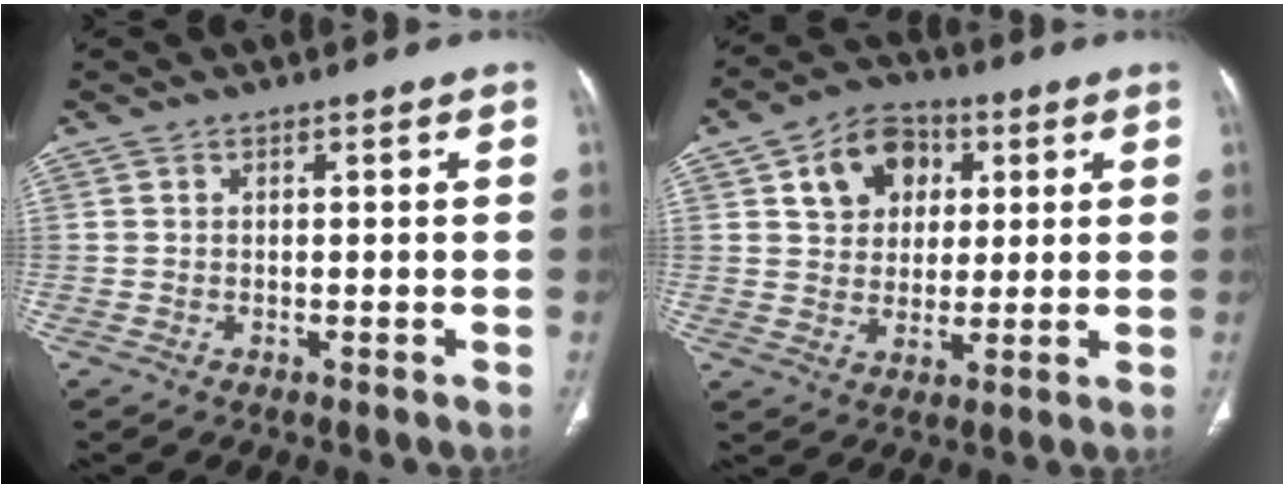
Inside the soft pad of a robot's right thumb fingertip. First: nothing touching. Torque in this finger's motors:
{"motor_torque": [0.29, 0.32, 0.08, -0.03, 0.13]}